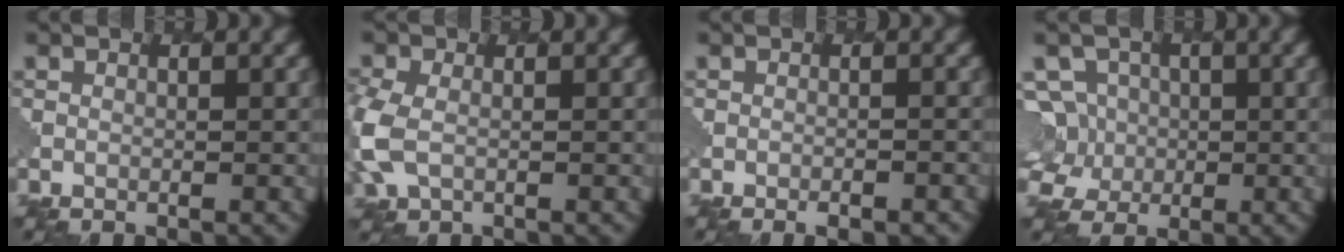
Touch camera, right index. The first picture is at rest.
{"total": 4.0, "force": [-0.6, 2.9, 2.7], "torque": [-0.083, -0.005, -0.021]}
{"total": 1.9, "force": [-1.4, 0.6, 1.1], "torque": [-0.011, 0.010, -0.019]}
{"total": 6.6, "force": [0.5, 6.0, 2.7], "torque": [-0.062, 0.034, -0.023]}